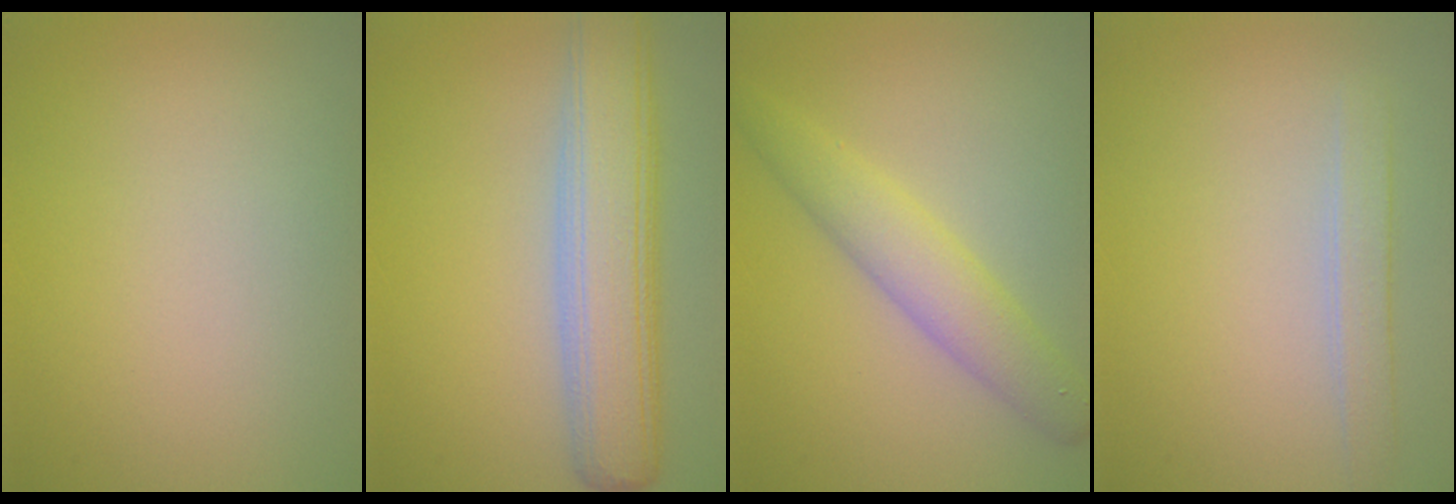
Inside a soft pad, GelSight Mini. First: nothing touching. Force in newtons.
{"total": 7.4, "press": 7.3, "slide": 0.5}
{"total": 4.1, "press": 4.1, "slide": 0.1}
{"total": 1.9, "press": 1.9, "slide": 0.3}